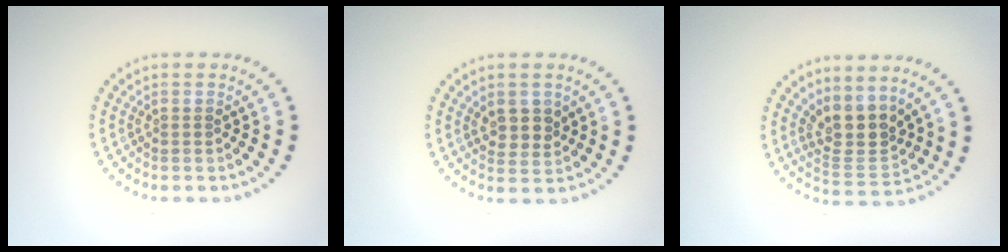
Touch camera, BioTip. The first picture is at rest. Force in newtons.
{"total": 2.4, "press": 2.2, "slide": 0.9}
{"total": 3.8, "press": 3.2, "slide": 2.1}